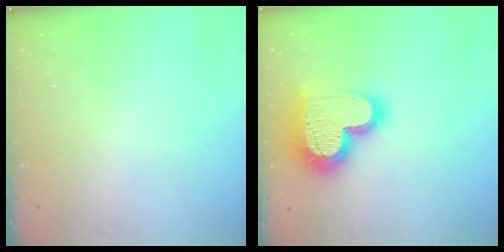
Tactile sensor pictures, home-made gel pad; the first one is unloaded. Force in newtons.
{"total": 23.3, "press": 23.2, "slide": 1.9}